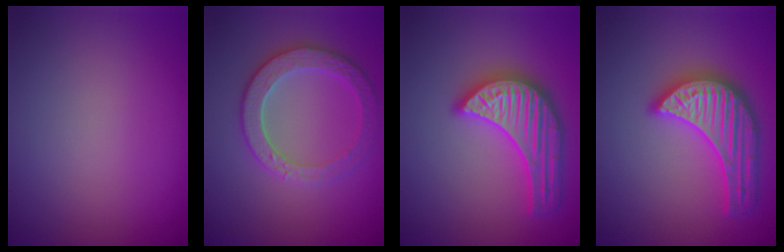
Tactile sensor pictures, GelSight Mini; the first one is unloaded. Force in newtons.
{"total": 3.9, "press": 3.9, "slide": 0.2}
{"total": 5.6, "press": 5.6, "slide": 0.7}
{"total": 5.6, "press": 5.6, "slide": 0.7}